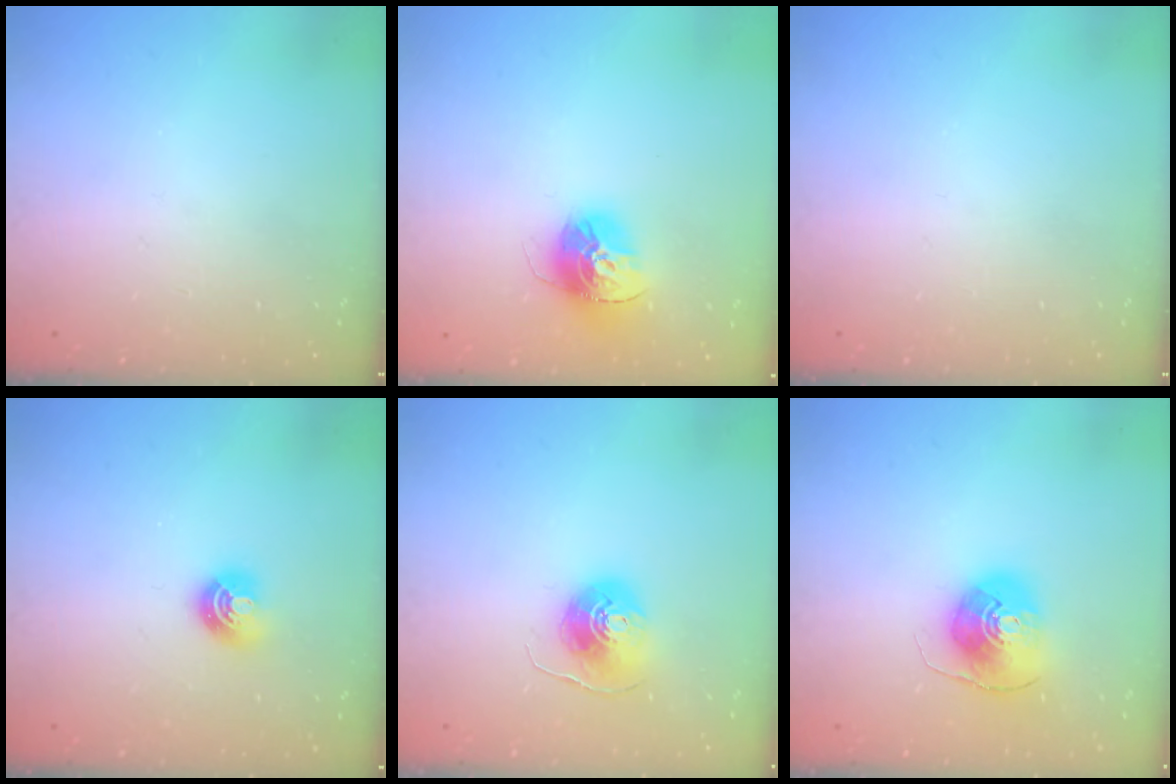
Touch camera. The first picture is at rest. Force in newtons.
{"total": 14.6, "press": 14.6, "slide": 1.5}
{"total": 0.0}
{"total": 6.6, "press": 6.6, "slide": 0.5}
{"total": 8.7, "press": 8.7, "slide": 0.5}
{"total": 9.8, "press": 9.7, "slide": 1.2}